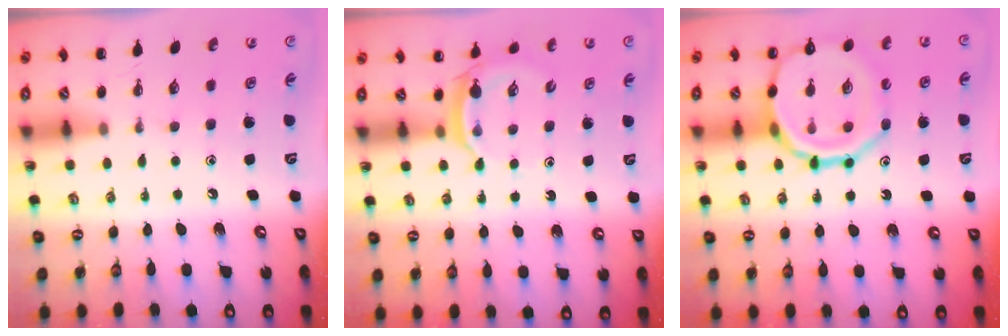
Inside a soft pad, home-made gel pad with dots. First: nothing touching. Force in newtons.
{"total": 4.0, "press": 3.9, "slide": 0.8}
{"total": 17.4, "press": 17.3, "slide": 1.6}